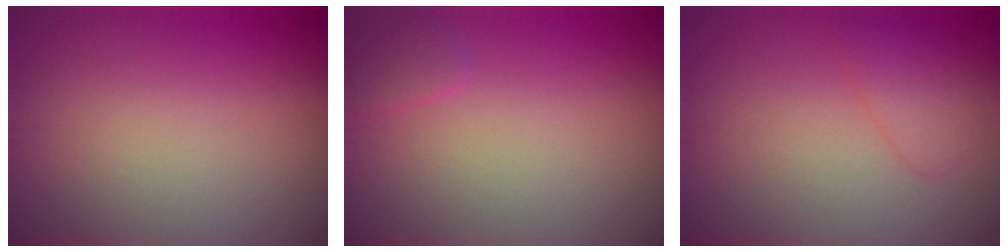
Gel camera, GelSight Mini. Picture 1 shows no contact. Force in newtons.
{"total": 1.0, "press": 1.0, "slide": 0.1}
{"total": 2.4, "press": 2.4, "slide": 0.1}